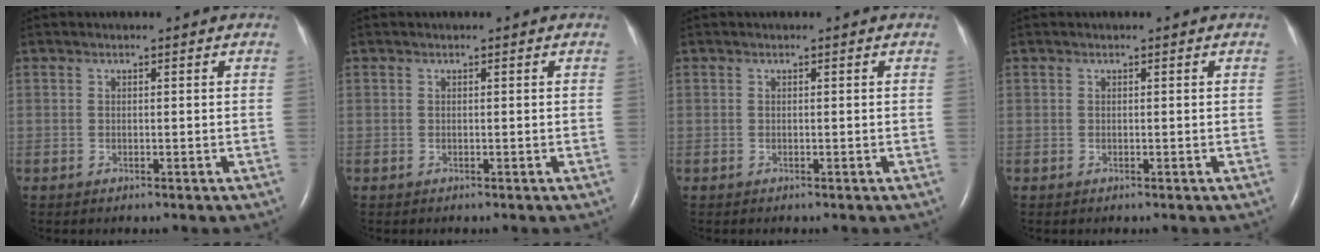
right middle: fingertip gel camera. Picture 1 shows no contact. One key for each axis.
{"total": 0.0}
{"total": 0.0}
{"total": 0.0}